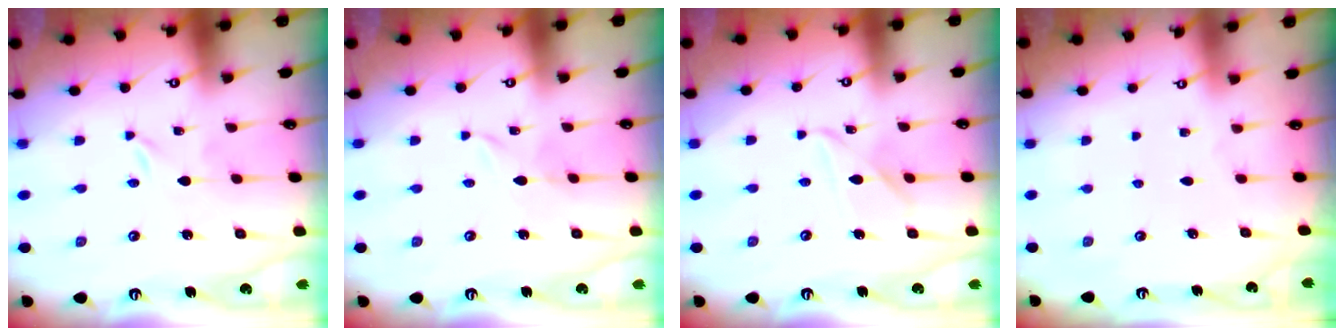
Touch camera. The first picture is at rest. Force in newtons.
{"total": 3.4, "press": 3.3, "slide": 0.4}
{"total": 8.8, "press": 8.8, "slide": 0.6}
{"total": 0.0}